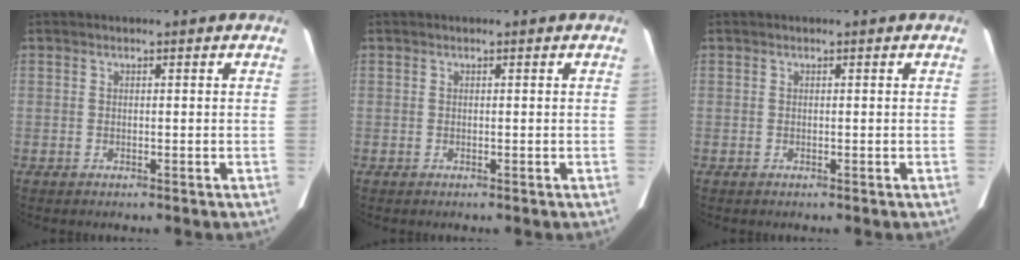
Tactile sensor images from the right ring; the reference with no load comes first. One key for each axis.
{"total": 0.0}
{"total": 0.0}